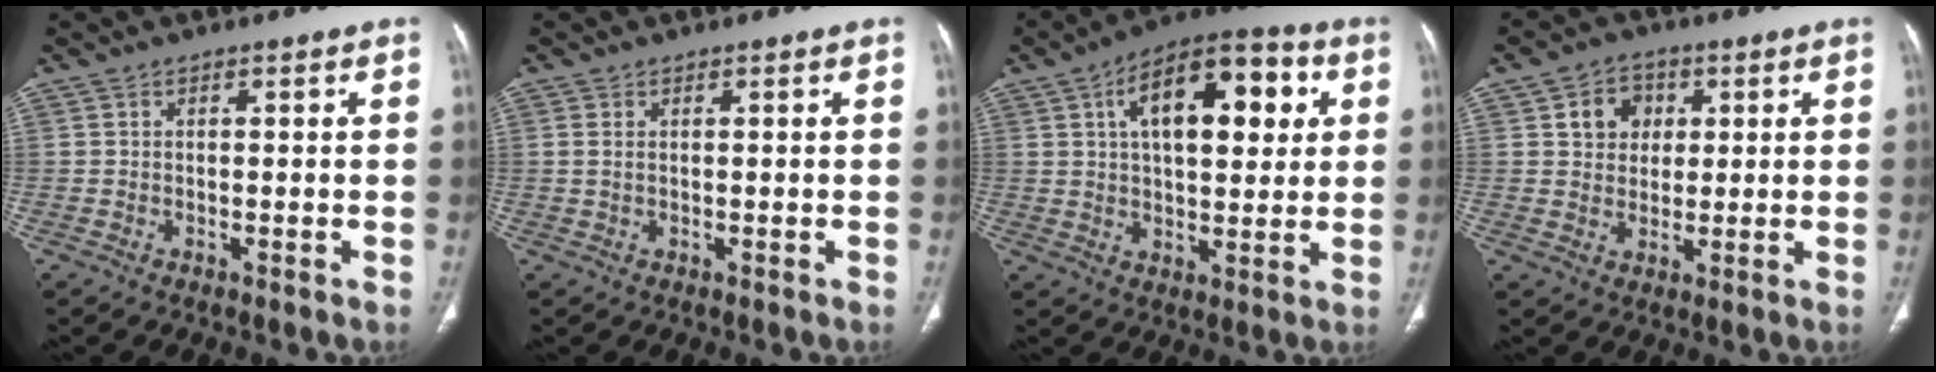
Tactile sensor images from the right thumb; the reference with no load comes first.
{"total": 1.0, "force": [0.3, 0.5, 0.8], "torque": [-0.025, 0.007, 0.012]}
{"total": 17.2, "force": [5.2, 8.5, 14.1], "torque": [-0.180, 0.014, 0.073]}
{"total": 6.3, "force": [1.9, 5.3, 2.9], "torque": [-0.015, -0.003, 0.029]}